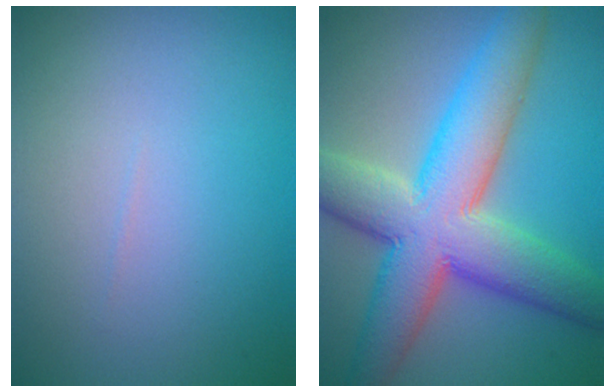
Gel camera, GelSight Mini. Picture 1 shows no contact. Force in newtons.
{"total": 11.0, "press": 11.0, "slide": 0.4}